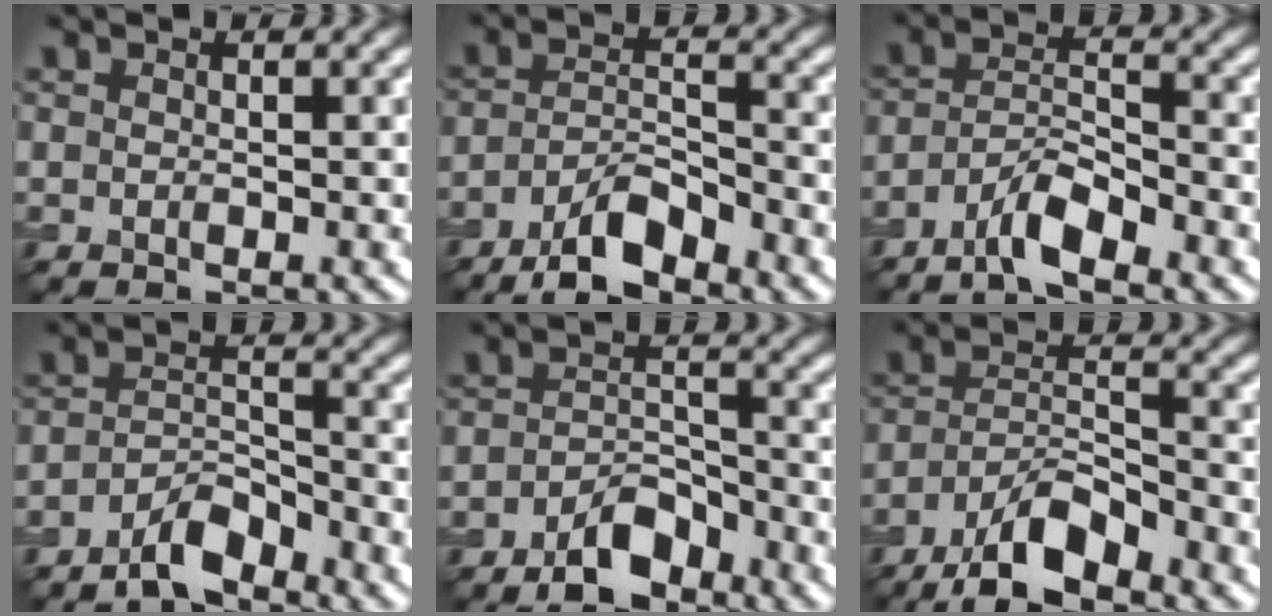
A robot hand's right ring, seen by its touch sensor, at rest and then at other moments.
{"total": 5.6, "force": [-4.2, 1.5, 3.4], "torque": [-0.059, 0.002, -0.078]}
{"total": 4.3, "force": [-3.2, 0.9, 2.7], "torque": [-0.049, 0.008, -0.067]}
{"total": 3.6, "force": [-2.9, 1.1, 1.8], "torque": [-0.032, 0.008, -0.060]}
{"total": 4.6, "force": [-3.2, 2.0, 2.6], "torque": [-0.039, 0.006, -0.060]}
{"total": 7.2, "force": [-5.4, 2.0, 4.4], "torque": [-0.075, 0.003, -0.102]}